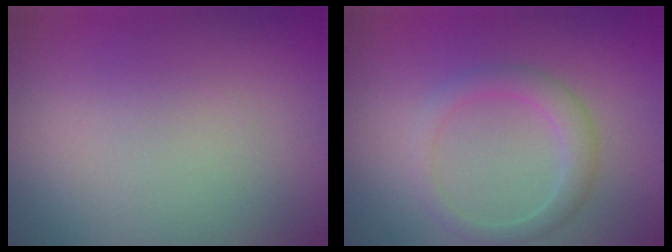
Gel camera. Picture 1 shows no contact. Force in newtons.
{"total": 2.4, "press": 2.4, "slide": 0.0}